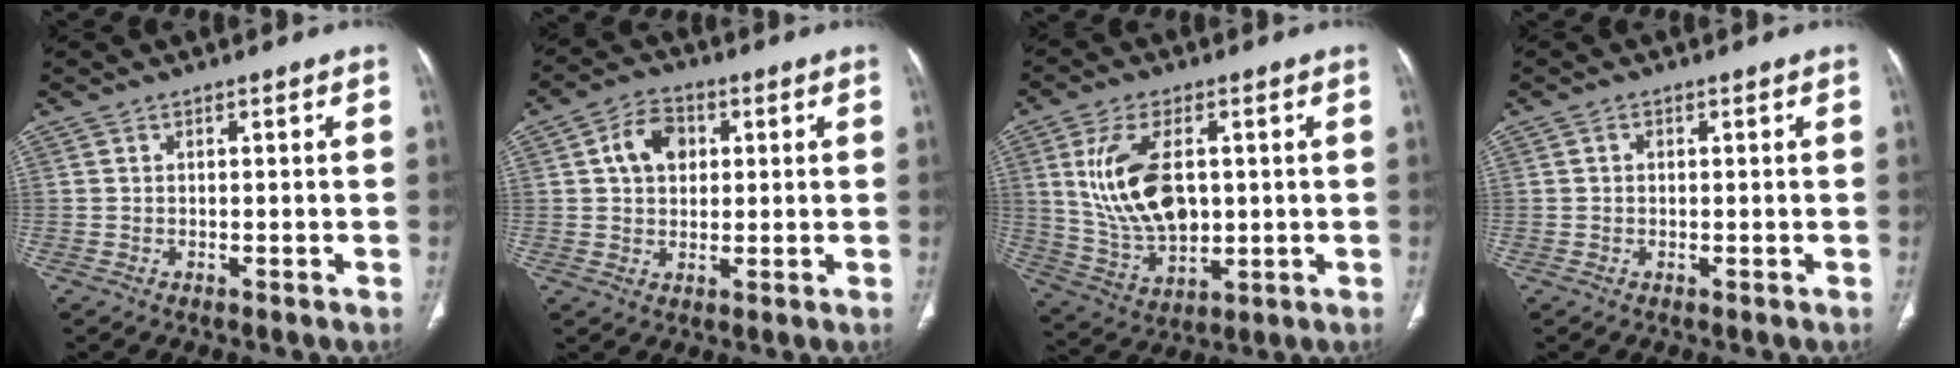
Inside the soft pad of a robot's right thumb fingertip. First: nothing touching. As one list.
[{"total": 7.5, "force": [1.9, 5.5, 4.7], "torque": [-0.061, 0.005, 0.028]}, {"total": 15.0, "force": [2.6, 8.7, 12.0], "torque": [-0.221, -0.009, 0.062]}, {"total": 0.7, "force": [0.1, 0.6, 0.3], "torque": [-0.004, 0.002, 0.001]}]